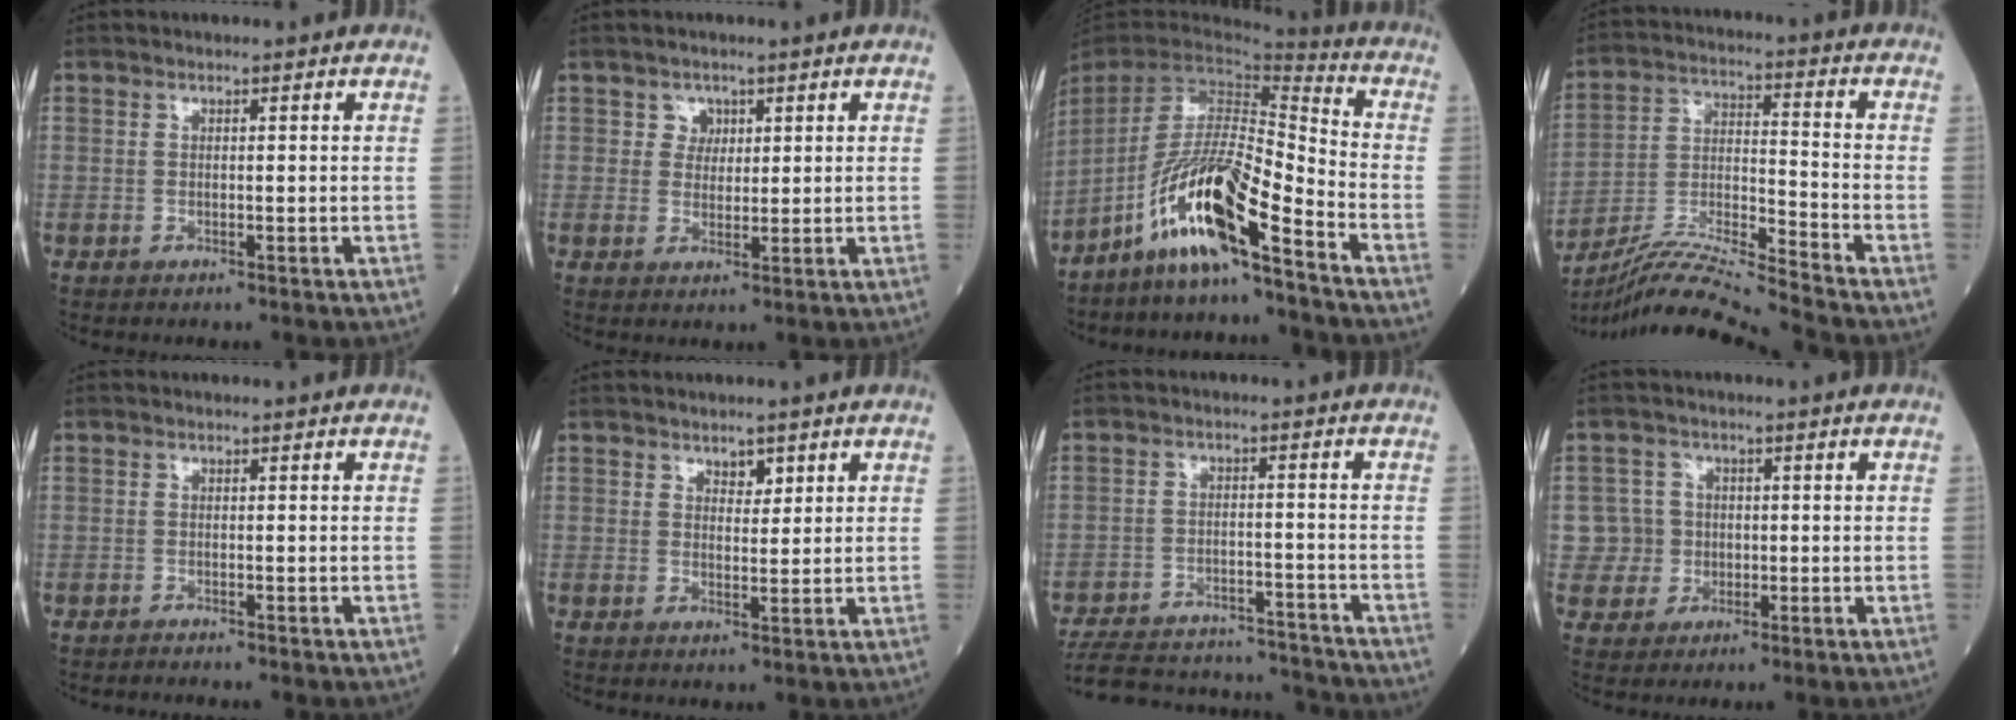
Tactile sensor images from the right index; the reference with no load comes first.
{"total": 2.3, "force": [1.1, 1.9, 0.4], "torque": [0.001, -0.001, 0.014]}
{"total": 14.2, "force": [-9.4, 0.7, 10.7], "torque": [-0.212, -0.010, -0.176]}
{"total": 13.2, "force": [-12.3, -2.9, 3.7], "torque": [-0.068, 0.004, -0.229]}
{"total": 1.0, "force": [-0.9, -0.1, 0.2], "torque": [-0.008, -0.002, -0.015]}
{"total": 2.2, "force": [1.4, 1.1, 1.2], "torque": [-0.013, -0.002, 0.023]}
{"total": 19.3, "force": [-18.3, 3.7, 5.0], "torque": [-0.115, 0.001, -0.260]}
{"total": 4.7, "force": [-0.3, 4.6, -0.3], "torque": [0.016, 0.012, -0.004]}